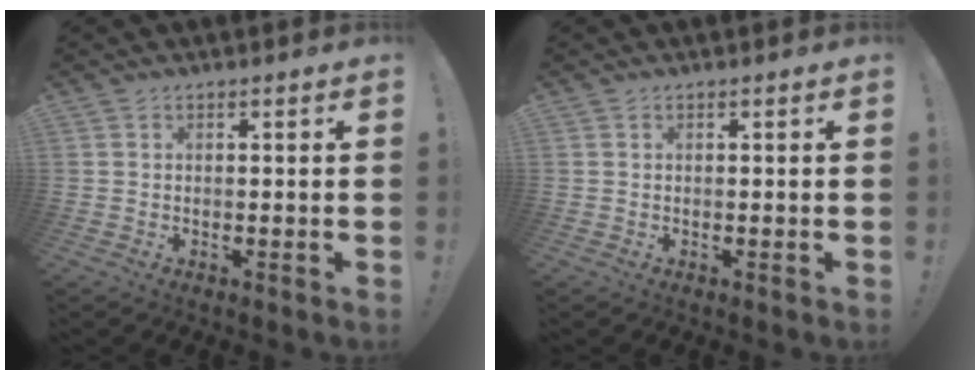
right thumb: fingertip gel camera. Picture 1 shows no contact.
{"total": 0.0}